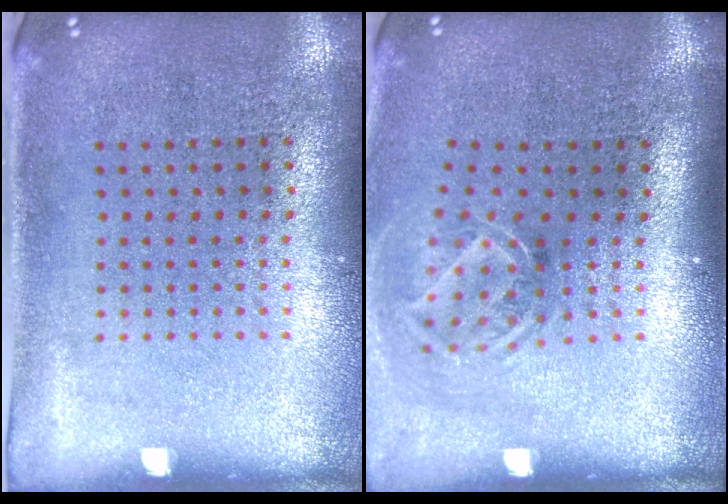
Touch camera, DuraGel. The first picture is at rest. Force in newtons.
{"total": 1.9, "press": 1.3, "slide": 1.4}